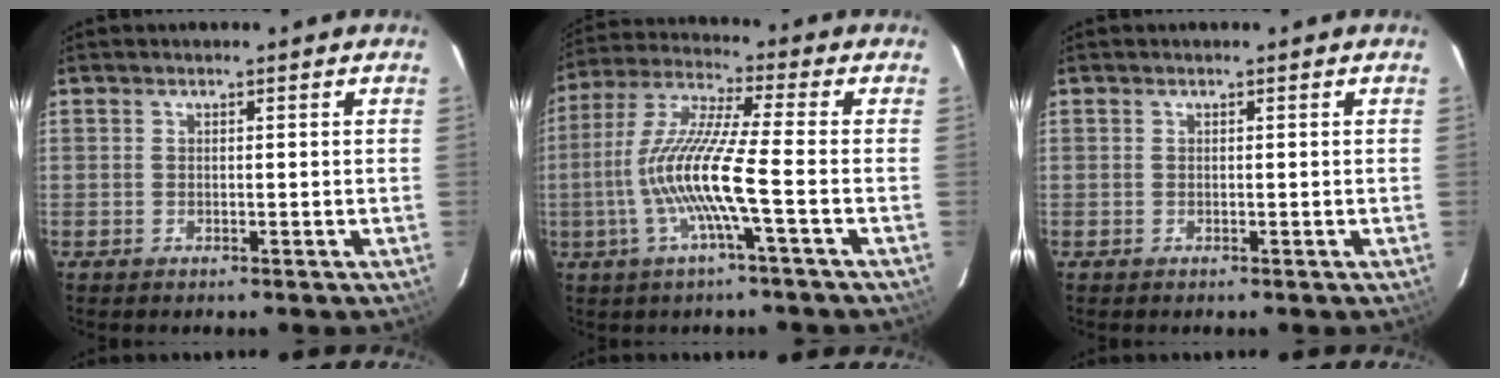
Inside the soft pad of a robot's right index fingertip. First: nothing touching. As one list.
[{"total": 12.8, "force": [-3.5, -0.4, 12.3], "torque": [-0.250, -0.002, -0.070]}, {"total": 0.0}]